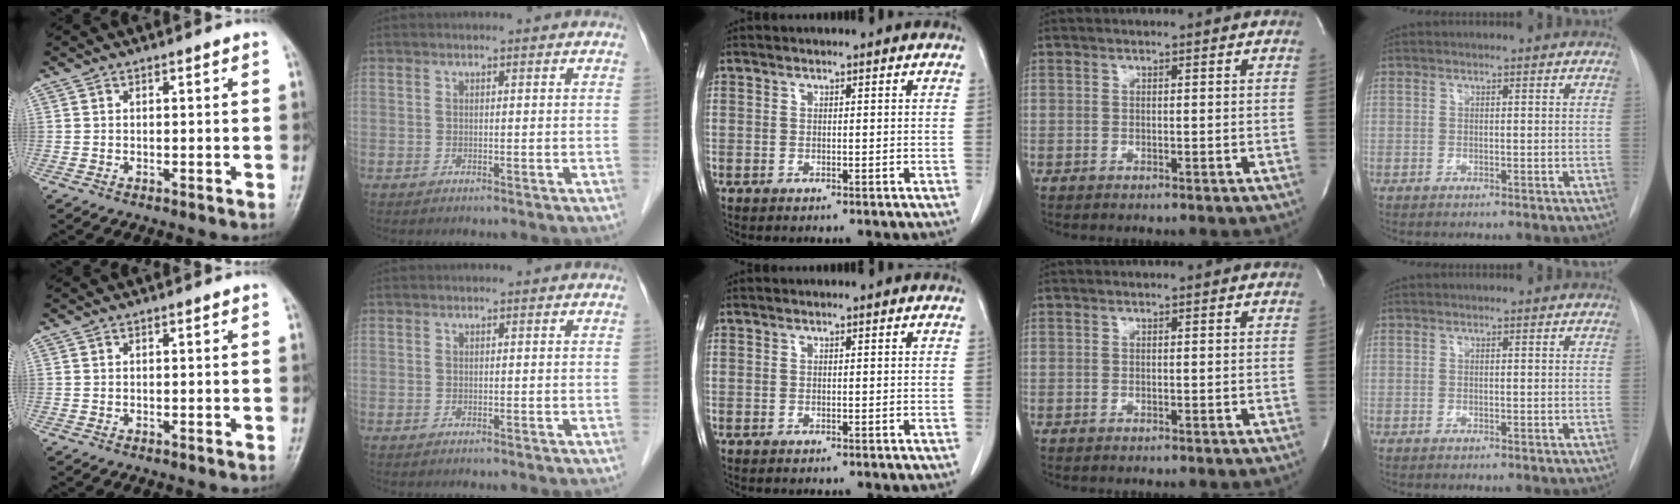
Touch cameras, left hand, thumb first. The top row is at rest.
{}